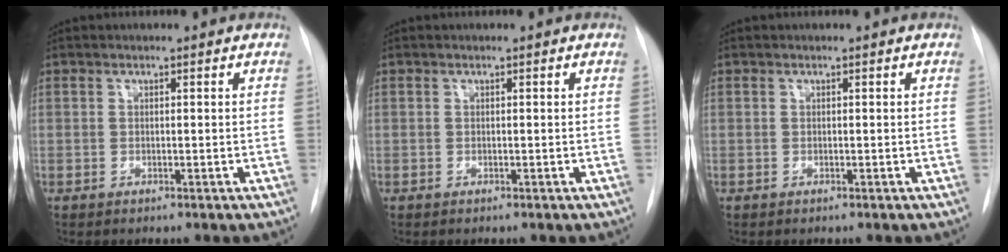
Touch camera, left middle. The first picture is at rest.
{"total": 0.0}
{"total": 0.0}